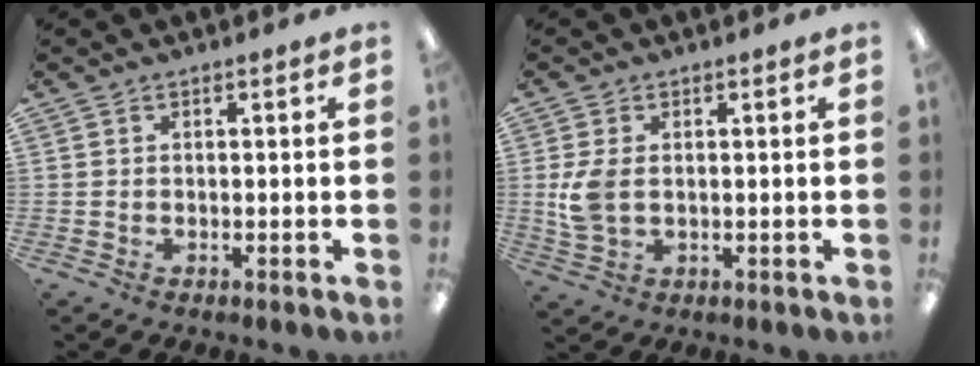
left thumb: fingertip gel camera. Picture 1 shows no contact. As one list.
[{"total": 6.0, "force": [0.4, 3.7, 4.7], "torque": [-0.106, -0.003, 0.001]}]